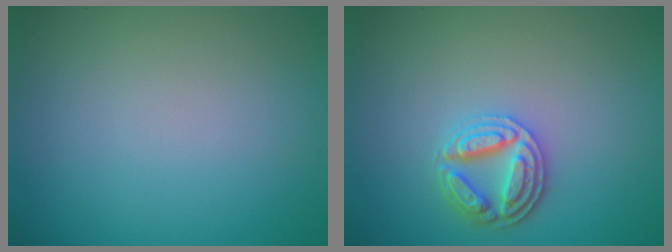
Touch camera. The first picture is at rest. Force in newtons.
{"total": 3.3, "press": 3.1, "slide": 1.1}